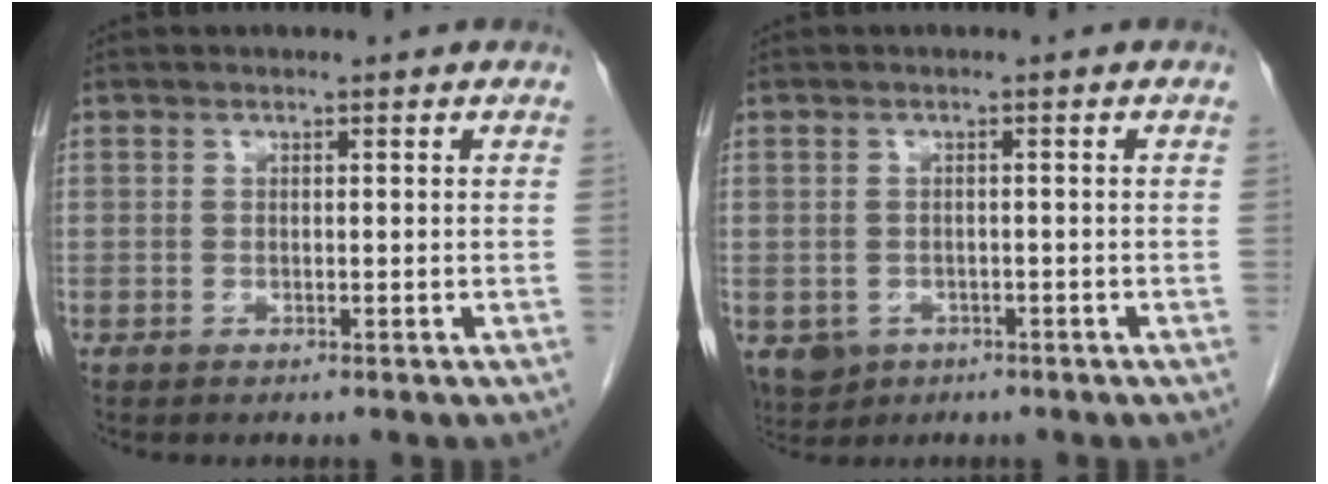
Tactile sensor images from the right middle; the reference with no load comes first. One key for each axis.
{"total": 5.2, "fx": -2.6, "fy": 4.2, "fz": 1.6, "tx": -0.030, "ty": -0.001, "tz": -0.034}